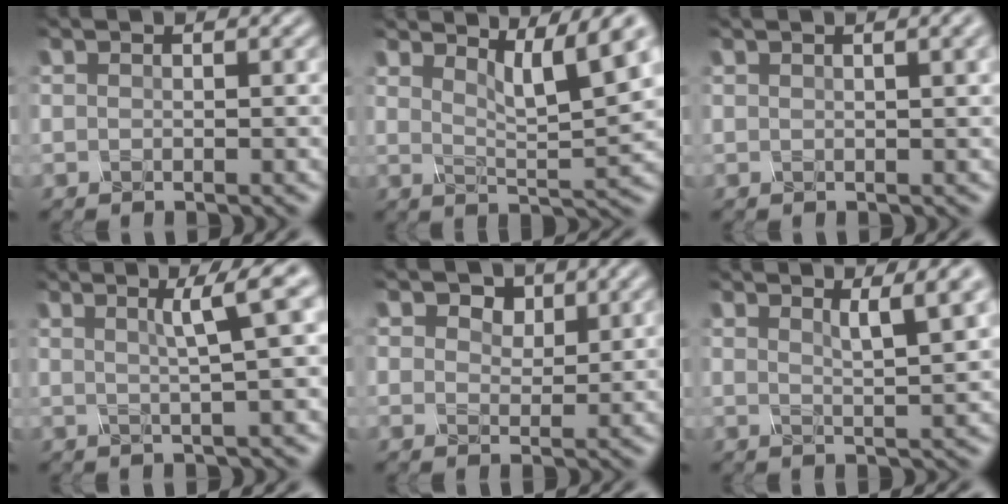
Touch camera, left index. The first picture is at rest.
{"total": 6.8, "force": [4.1, 0.8, 5.3], "torque": [-0.080, 0.009, 0.087]}
{"total": 7.3, "force": [3.5, 3.5, 5.4], "torque": [-0.028, 0.049, 0.027]}
{"total": 4.0, "force": [1.4, 0.0, 3.7], "torque": [-0.044, 0.016, 0.037]}
{"total": 0.8, "force": [0.5, 0.6, -0.3], "torque": [-0.009, -0.005, 0.022]}
{"total": 4.1, "force": [2.5, 0.4, 3.2], "torque": [-0.033, 0.018, 0.041]}